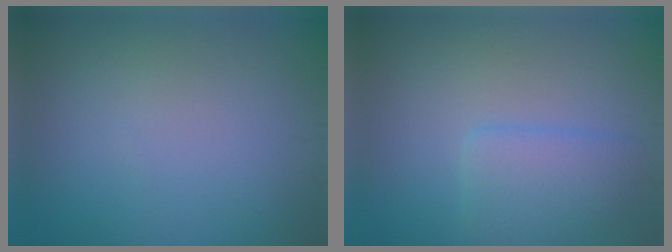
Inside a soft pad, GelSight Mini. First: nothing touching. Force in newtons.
{"total": 2.9, "press": 2.8, "slide": 0.3}